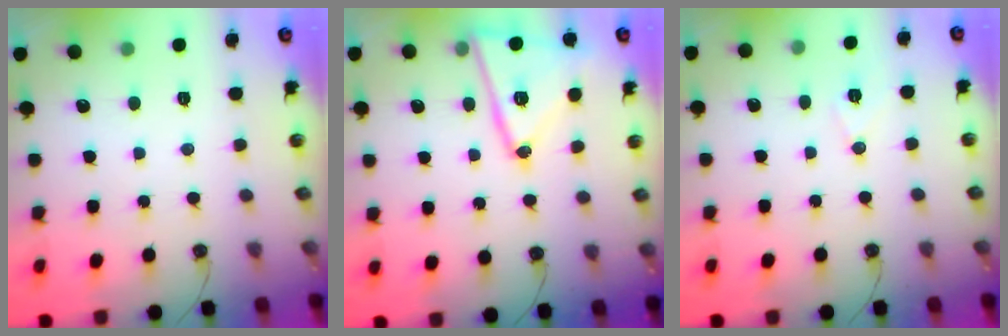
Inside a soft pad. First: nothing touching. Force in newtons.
{"total": 17.0, "press": 16.9, "slide": 1.2}
{"total": 7.0, "press": 5.4, "slide": 4.4}